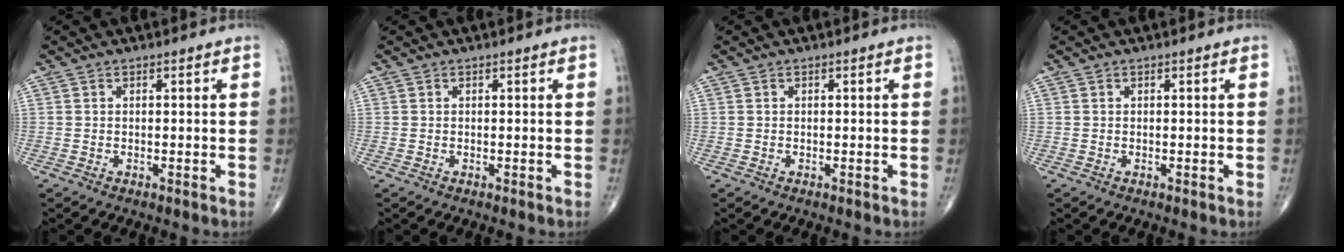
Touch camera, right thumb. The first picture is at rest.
{"total": 0.0}
{"total": 0.0}
{"total": 0.0}